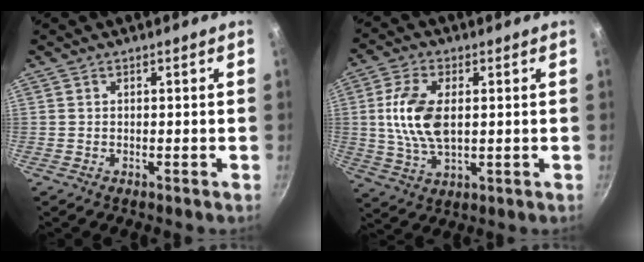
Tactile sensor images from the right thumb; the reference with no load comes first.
{"total": 11.0, "force": [1.2, 6.0, 9.2], "torque": [-0.180, 0.001, 0.023]}